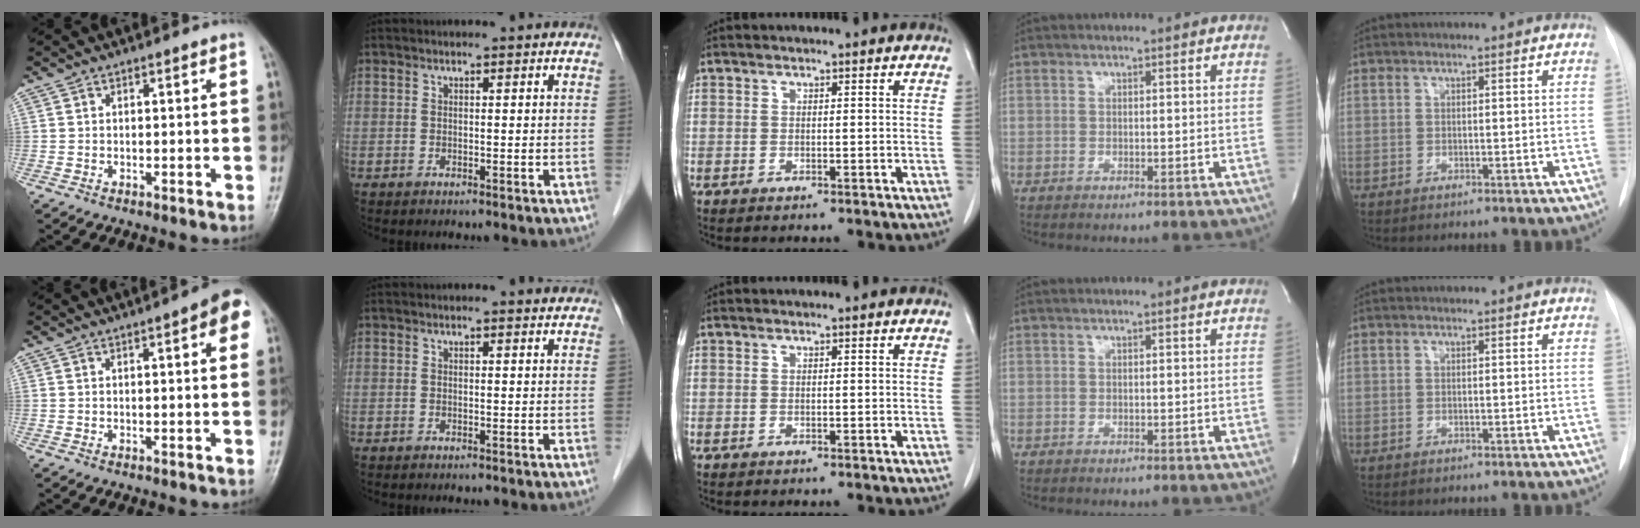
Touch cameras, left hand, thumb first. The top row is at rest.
{"thumb": {"total": 6.1, "force": [2.2, 1.5, 5.4], "torque": [-0.054, 0.004, 0.018]}, "index": {"total": 0.9, "force": [0.8, 0.3, 0.1], "torque": [-0.012, -0.001, 0.005]}}